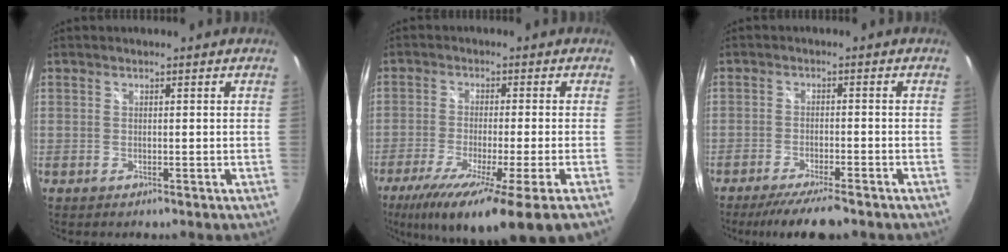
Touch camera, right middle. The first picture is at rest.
{"total": 16.0, "force": [-10.4, -0.5, 12.1], "torque": [-0.223, -0.064, -0.166]}
{"total": 8.7, "force": [-7.1, 1.1, 4.8], "torque": [-0.107, -0.026, -0.116]}